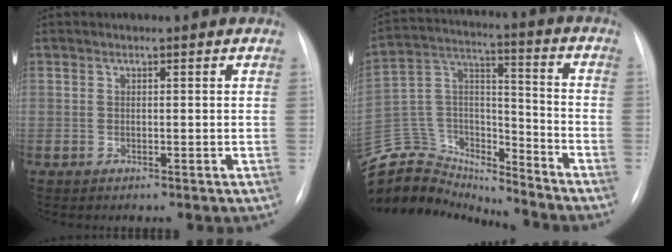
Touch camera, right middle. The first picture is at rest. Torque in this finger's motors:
{"motor_torque": [-0.04, -0.21, -0.03, -0.04]}